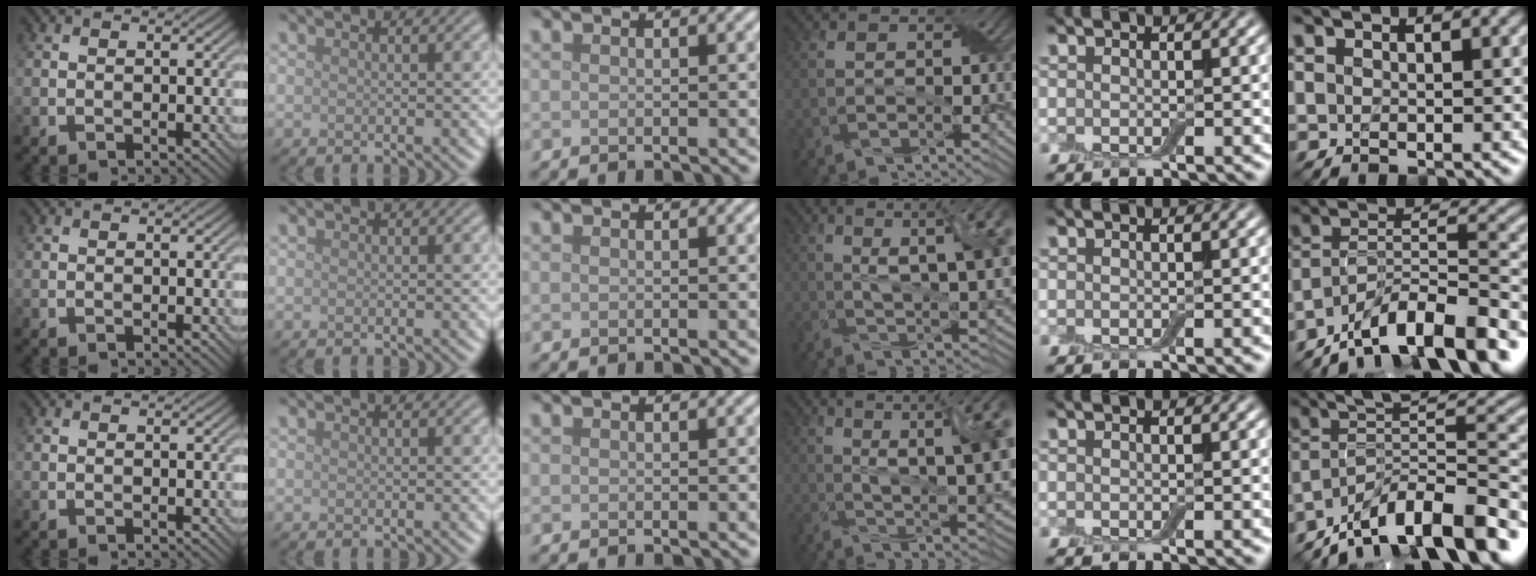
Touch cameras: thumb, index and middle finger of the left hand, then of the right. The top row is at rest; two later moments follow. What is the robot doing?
{"motion": "peel", "object": "aluminum foil"}